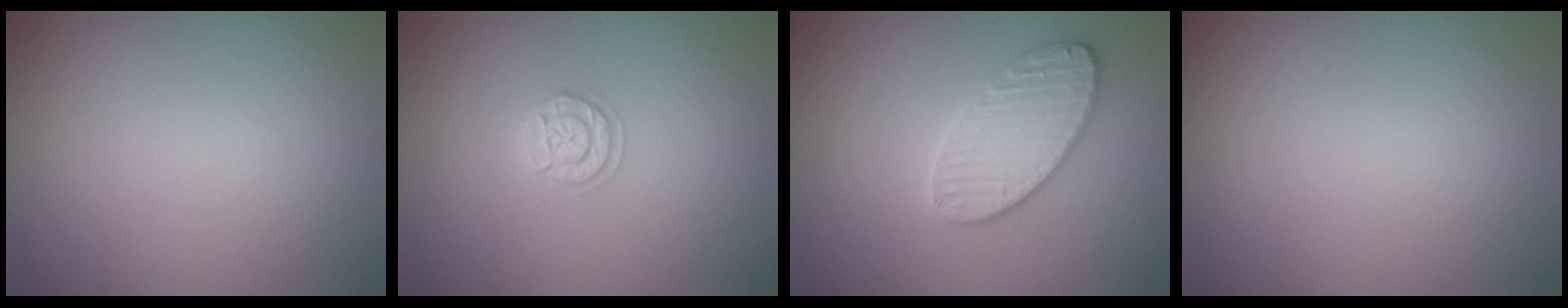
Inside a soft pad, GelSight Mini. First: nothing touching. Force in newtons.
{"total": 1.7, "press": 1.7, "slide": 0.2}
{"total": 3.6, "press": 3.5, "slide": 0.6}
{"total": 0.0}